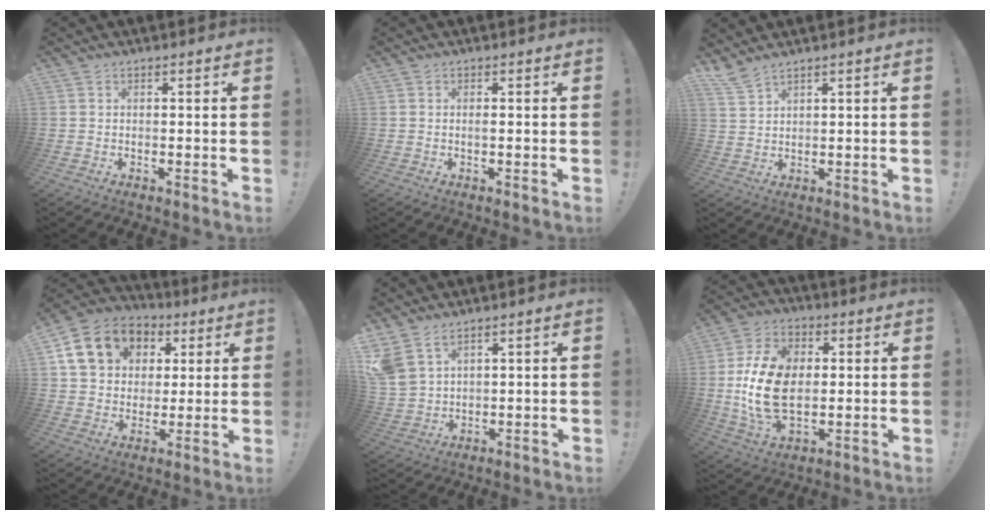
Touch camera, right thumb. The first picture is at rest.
{"total": 0.6, "force": [-0.2, 0.1, 0.5], "torque": [-0.013, 0.001, -0.002]}
{"total": 4.0, "force": [3.4, 0.4, 2.0], "torque": [-0.047, -0.016, 0.064]}
{"total": 16.4, "force": [6.2, 13.1, 7.7], "torque": [-0.106, -0.016, 0.131]}
{"total": 6.6, "force": [4.7, 3.5, 3.1], "torque": [-0.076, -0.017, 0.097]}
{"total": 18.2, "force": [0.2, 12.2, 13.5], "torque": [-0.261, 0.008, 0.007]}